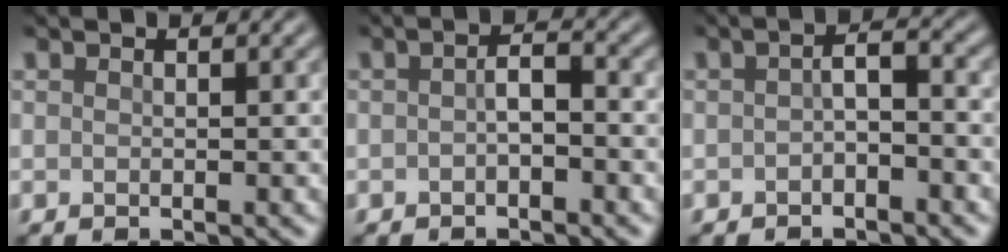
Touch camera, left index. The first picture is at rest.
{"total": 1.7, "force": [-0.6, 0.6, 1.4], "torque": [-0.027, 0.004, -0.013]}
{"total": 2.0, "force": [-0.8, 0.7, 1.6], "torque": [-0.029, 0.005, -0.019]}